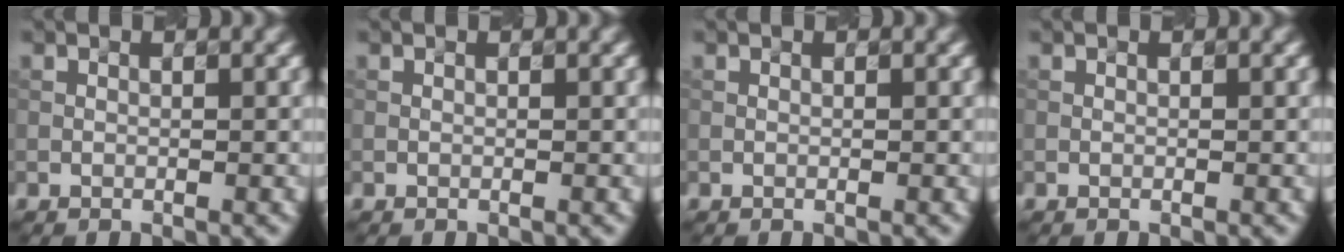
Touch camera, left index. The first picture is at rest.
{"total": 0.0}
{"total": 0.0}
{"total": 0.0}